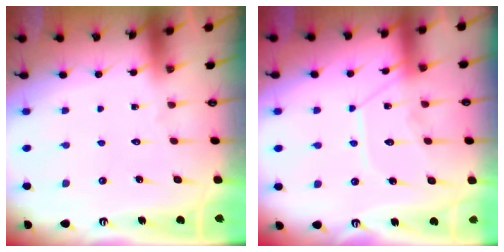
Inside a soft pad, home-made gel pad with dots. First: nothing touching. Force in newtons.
{"total": 12.1, "press": 12.0, "slide": 1.0}